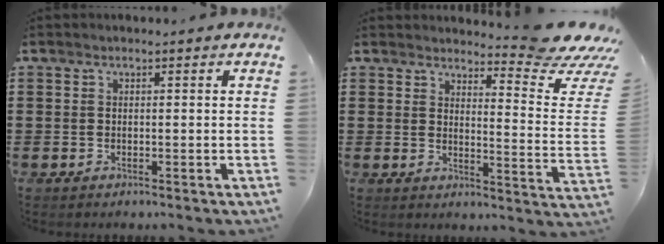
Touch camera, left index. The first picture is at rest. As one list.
[{"total": 7.2, "force": [6.3, 0.0, 3.6], "torque": [-0.054, -0.054, 0.103]}]